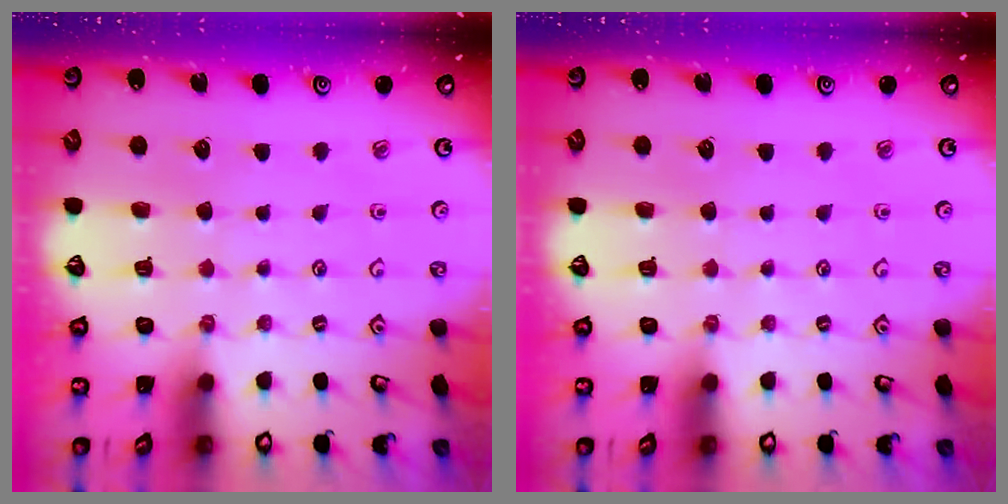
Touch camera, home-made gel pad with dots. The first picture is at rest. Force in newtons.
{"total": 0.0}